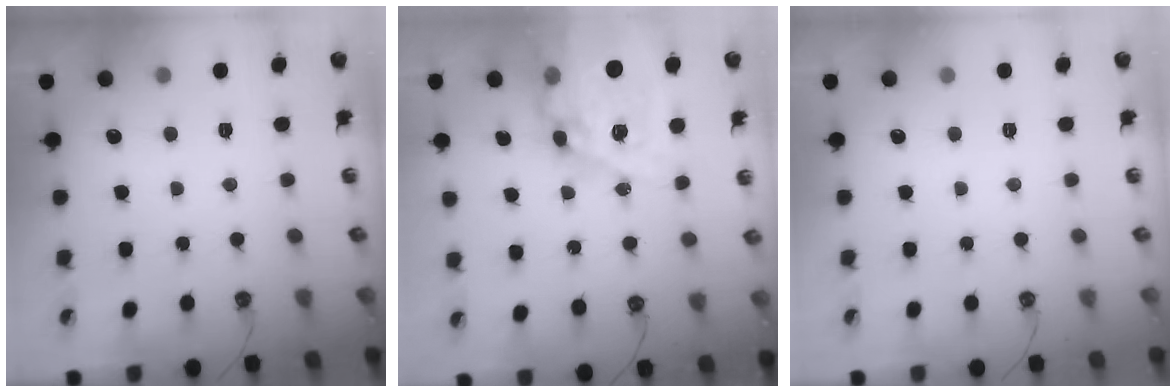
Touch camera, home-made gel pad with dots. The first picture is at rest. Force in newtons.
{"total": 23.3, "press": 23.2, "slide": 2.1}
{"total": 0.0}